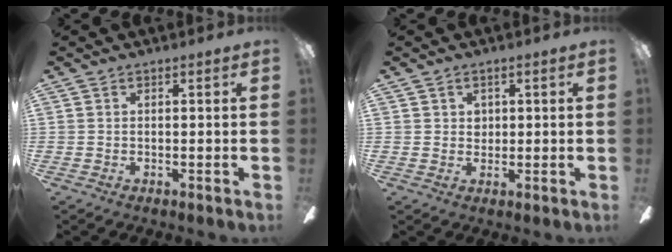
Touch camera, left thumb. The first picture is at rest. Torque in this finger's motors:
{"motor_torque": [0.02, 0.10, -0.17, 0.06, 0.02]}